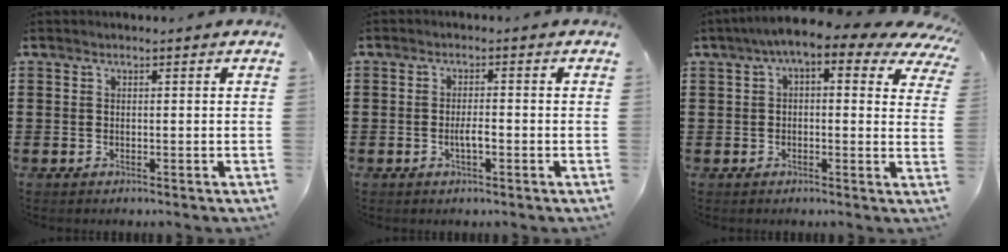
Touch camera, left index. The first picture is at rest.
{"total": 2.4, "force": [-0.8, 0.7, 2.2], "torque": [-0.040, 0.004, -0.014]}
{"total": 5.5, "force": [2.9, 1.2, 4.5], "torque": [-0.089, -0.013, 0.041]}